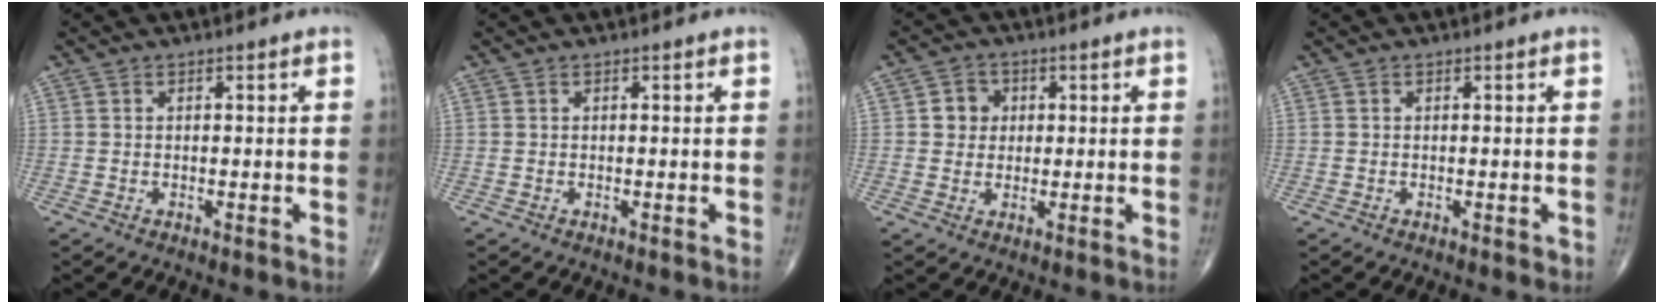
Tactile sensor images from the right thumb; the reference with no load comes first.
{"total": 0.0}
{"total": 4.1, "force": [0.7, 3.8, 1.4], "torque": [0.002, 0.003, 0.007]}
{"total": 0.6, "force": [-0.1, 0.4, 0.4], "torque": [-0.004, 0.000, -0.003]}